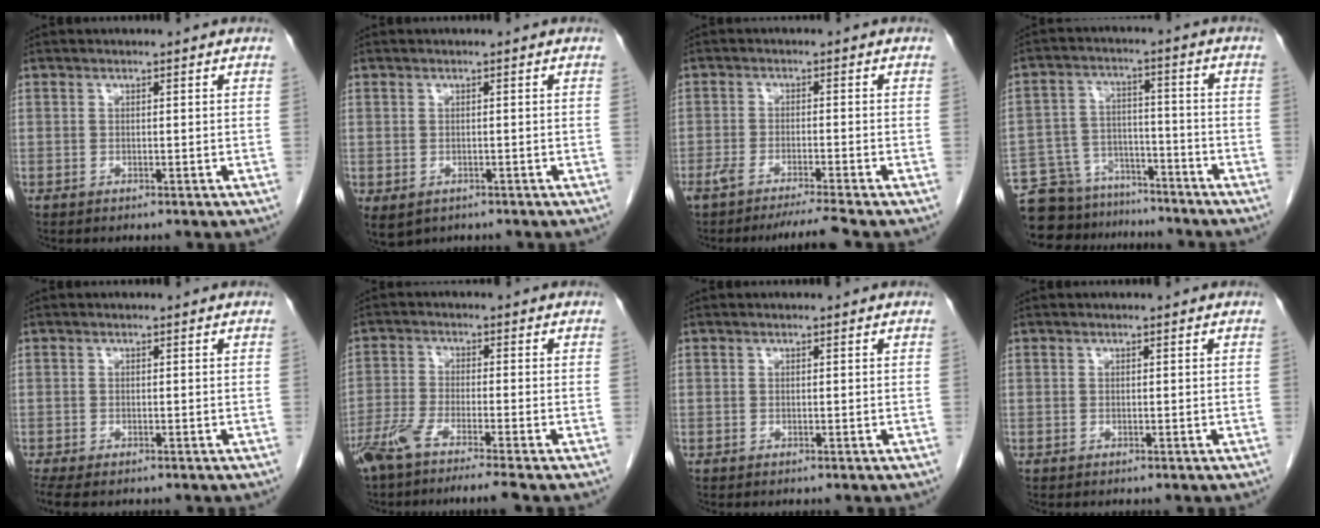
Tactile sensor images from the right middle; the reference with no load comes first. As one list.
[{"total": 4.0, "force": [-2.1, 2.8, 1.9], "torque": [-0.030, -0.007, -0.023]}, {"total": 5.7, "force": [-4.9, -1.3, 2.6], "torque": [-0.036, -0.013, -0.078]}, {"total": 12.9, "force": [-11.3, 5.9, 1.9], "torque": [-0.047, 0.028, -0.176]}, {"total": 5.1, "force": [-3.8, 2.0, 2.7], "torque": [-0.051, -0.014, -0.062]}, {"total": 8.3, "force": [-6.5, -0.7, 5.1], "torque": [-0.087, -0.019, -0.111]}, {"total": 0.0}, {"total": 0.0}]